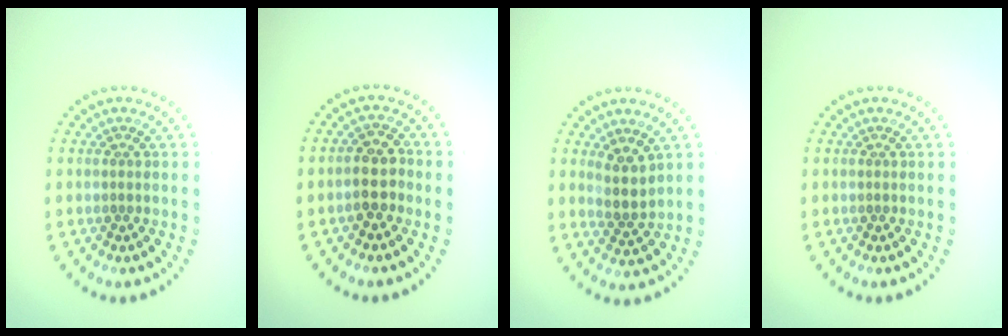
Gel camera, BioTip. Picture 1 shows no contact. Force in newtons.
{"total": 2.7, "press": 2.5, "slide": 1.1}
{"total": 2.5, "press": 2.1, "slide": 1.4}
{"total": 0.0}